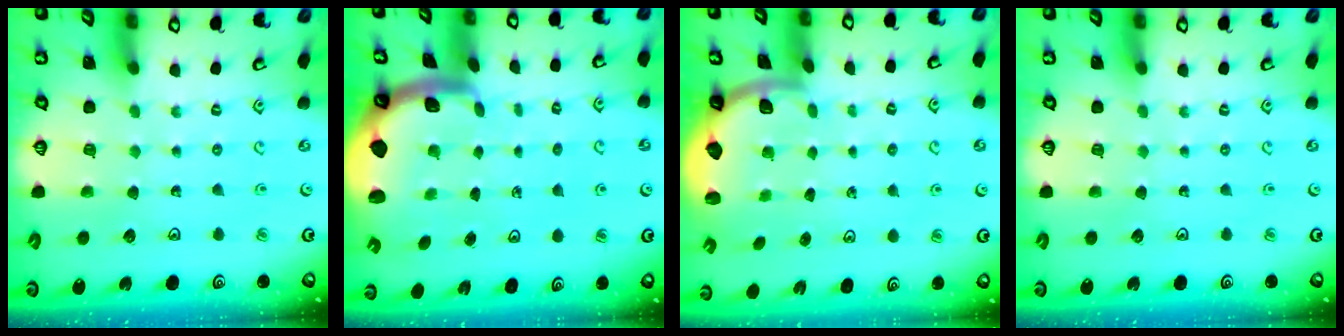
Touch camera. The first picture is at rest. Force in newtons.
{"total": 2.6, "press": 2.6, "slide": 0.6}
{"total": 2.0, "press": 2.0, "slide": 0.5}
{"total": 0.0}